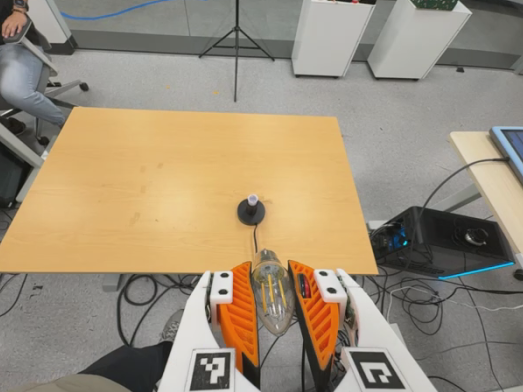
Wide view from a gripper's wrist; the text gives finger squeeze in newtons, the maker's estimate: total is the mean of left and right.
{"total": 18.2, "left": 19.0, "right": 17.3}